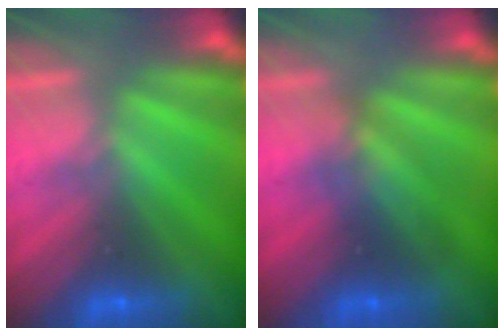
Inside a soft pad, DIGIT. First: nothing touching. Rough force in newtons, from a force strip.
{"total": 2.7}